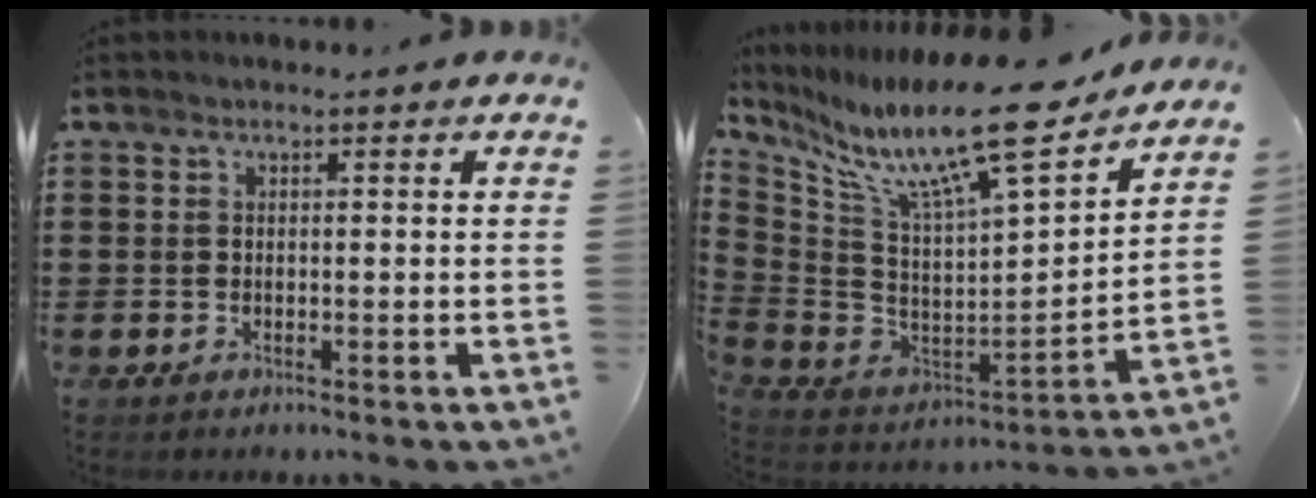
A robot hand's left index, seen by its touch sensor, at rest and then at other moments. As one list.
[{"total": 15.7, "force": [11.9, 1.7, 10.1], "torque": [-0.192, -0.089, 0.191]}]